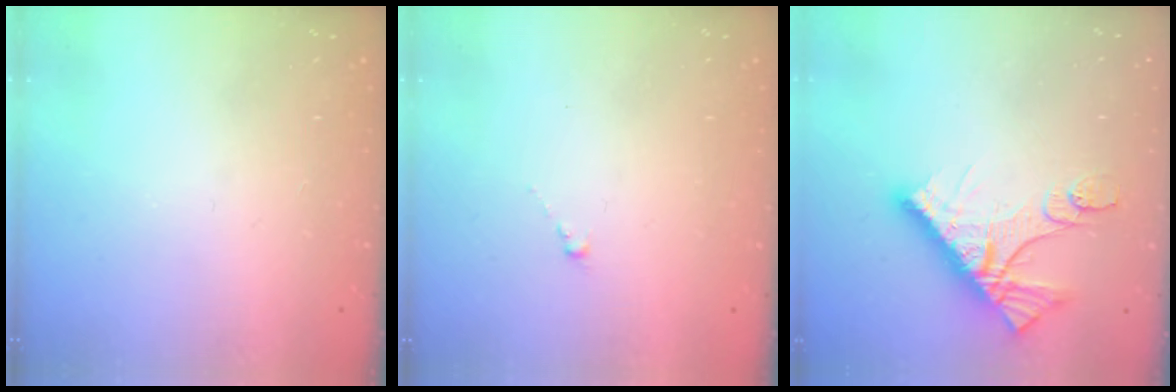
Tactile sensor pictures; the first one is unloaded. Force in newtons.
{"total": 0.0}
{"total": 13.5, "press": 13.5, "slide": 1.1}